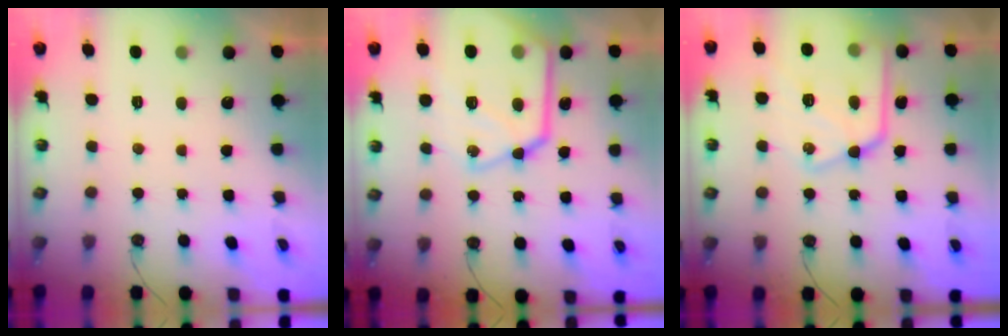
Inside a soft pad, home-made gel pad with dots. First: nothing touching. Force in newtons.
{"total": 21.9, "press": 21.8, "slide": 2.4}
{"total": 18.5, "press": 18.4, "slide": 1.5}